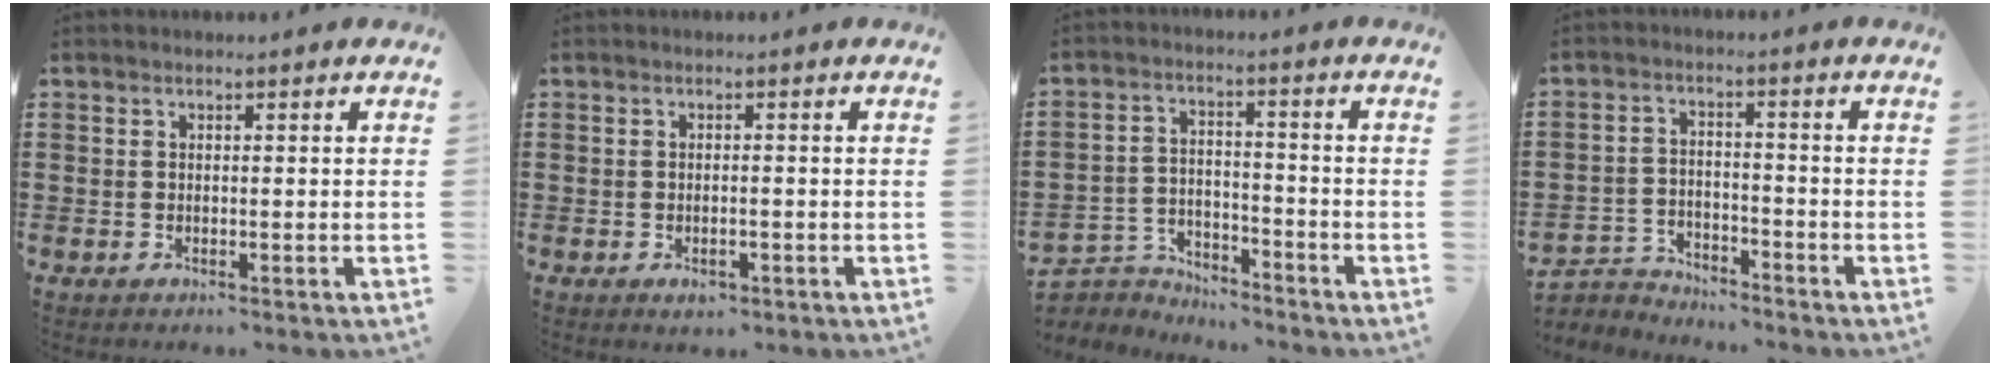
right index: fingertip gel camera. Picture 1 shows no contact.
{"total": 1.5, "force": [-0.8, 0.7, 1.1], "torque": [-0.023, -0.001, -0.014]}
{"total": 5.0, "force": [-4.9, 1.1, -0.2], "torque": [-0.016, 0.005, -0.107]}
{"total": 3.8, "force": [-3.7, 0.6, -0.2], "torque": [-0.012, -0.001, -0.083]}